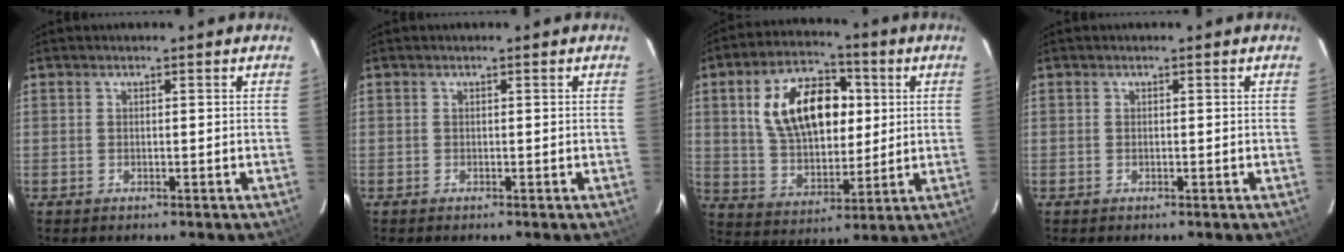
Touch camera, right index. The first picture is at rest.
{"total": 0.0}
{"total": 16.9, "force": [4.1, 10.1, 13.0], "torque": [-0.241, 0.026, 0.080]}
{"total": 0.0}